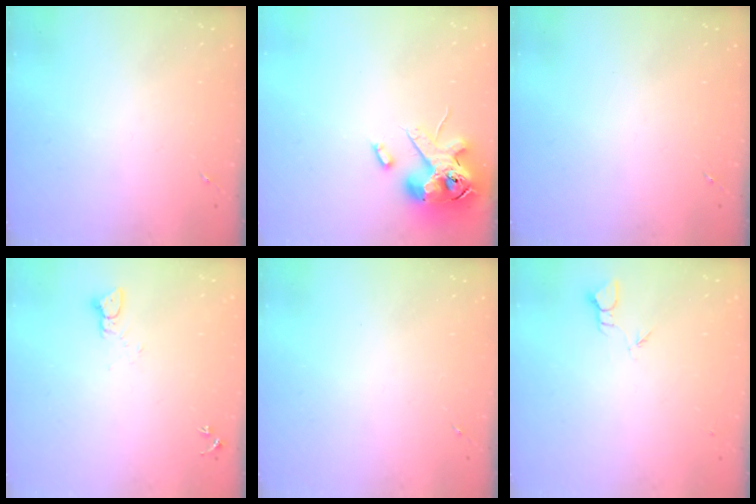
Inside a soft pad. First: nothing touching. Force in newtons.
{"total": 15.3, "press": 15.1, "slide": 2.6}
{"total": 0.0}
{"total": 2.4, "press": 2.4, "slide": 0.2}
{"total": 0.0}
{"total": 2.4, "press": 2.4, "slide": 0.2}